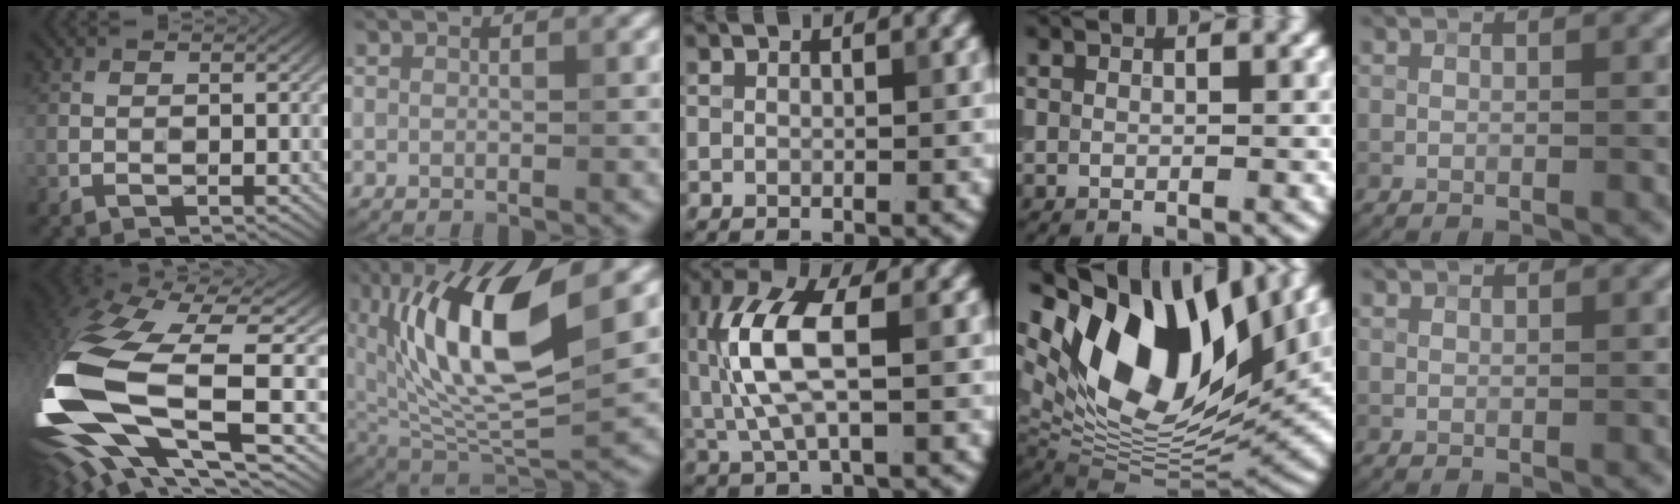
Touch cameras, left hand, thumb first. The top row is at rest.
{"thumb": {"total": 18.5, "force": [-2.2, 8.1, 16.6], "torque": [-0.384, -0.066, -0.012]}, "index": {"total": 13.0, "force": [3.8, 4.8, 11.4], "torque": [-0.201, 0.006, 0.064]}, "middle": {"total": 7.5, "force": [0.5, 2.8, 6.9], "torque": [-0.165, 0.014, 0.005]}, "ring": {"total": 17.2, "force": [7.0, 9.2, 12.7], "torque": [-0.242, 0.019, 0.121]}, "little": {"total": 0.5, "force": [0.5, 0.1, 0.1], "torque": [-0.002, 0.000, 0.010]}}